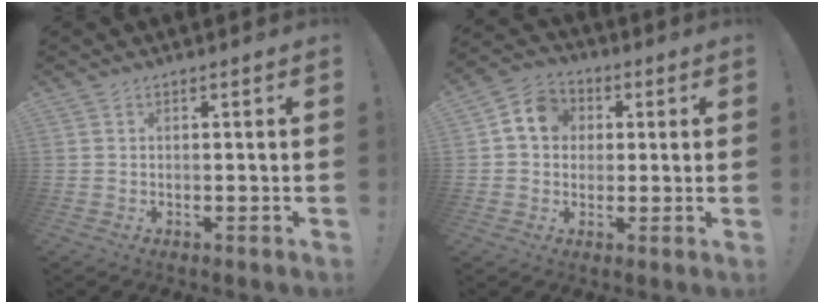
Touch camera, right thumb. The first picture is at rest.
{"total": 8.7, "force": [1.8, 7.6, 3.9], "torque": [-0.049, 0.008, 0.036]}